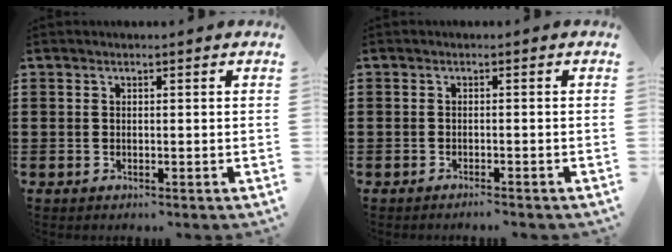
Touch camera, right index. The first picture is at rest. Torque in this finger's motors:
{"motor_torque": [1.23, 0.91, -0.07, -0.02]}